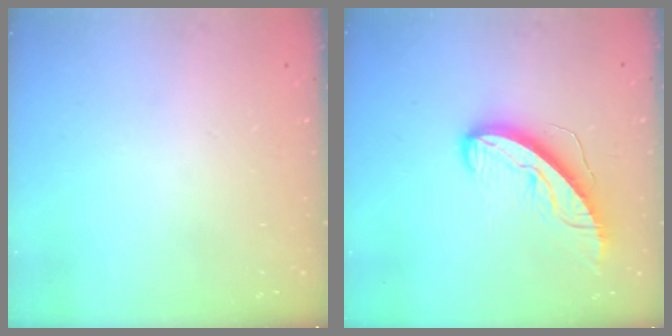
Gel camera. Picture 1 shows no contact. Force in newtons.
{"total": 10.9, "press": 10.9, "slide": 1.3}